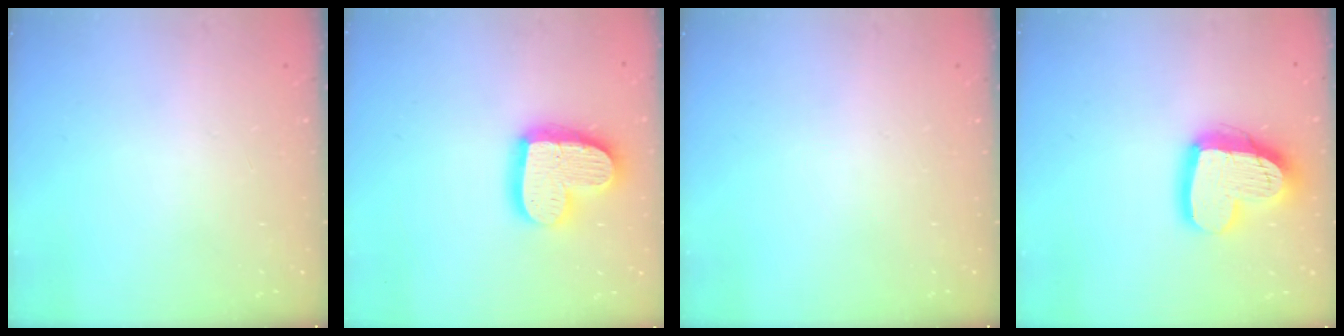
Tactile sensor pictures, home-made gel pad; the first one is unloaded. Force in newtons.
{"total": 18.9, "press": 18.8, "slide": 1.7}
{"total": 0.0}
{"total": 17.4, "press": 17.3, "slide": 1.5}